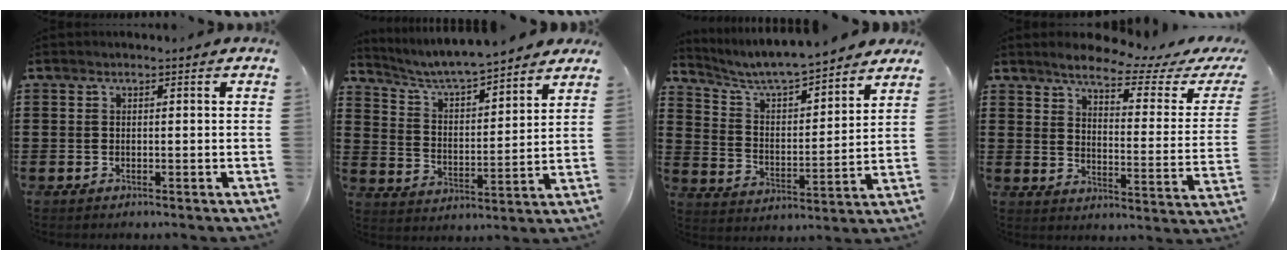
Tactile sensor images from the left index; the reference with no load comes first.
{"total": 5.6, "force": [5.3, 0.7, 1.7], "torque": [-0.060, -0.033, 0.087]}
{"total": 6.1, "force": [5.7, 0.9, 2.1], "torque": [-0.067, -0.035, 0.094]}
{"total": 5.8, "force": [4.8, 0.3, 3.2], "torque": [-0.078, -0.029, 0.076]}